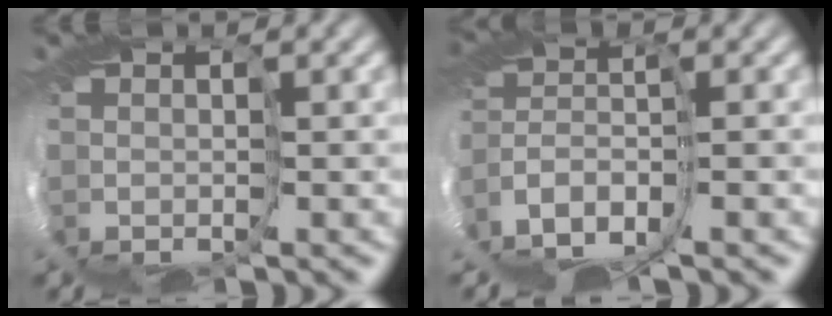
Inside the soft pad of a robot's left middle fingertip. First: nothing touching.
{"total": 5.1, "force": [-4.5, -0.1, 2.4], "torque": [-0.092, 0.011, -0.080]}